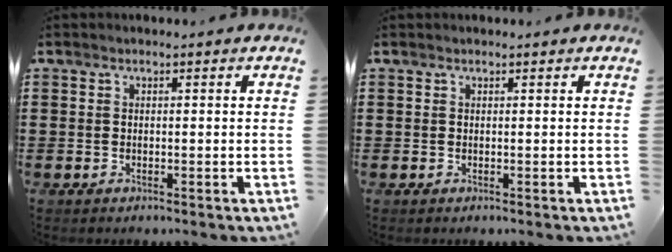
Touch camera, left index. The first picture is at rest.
{"total": 0.0}